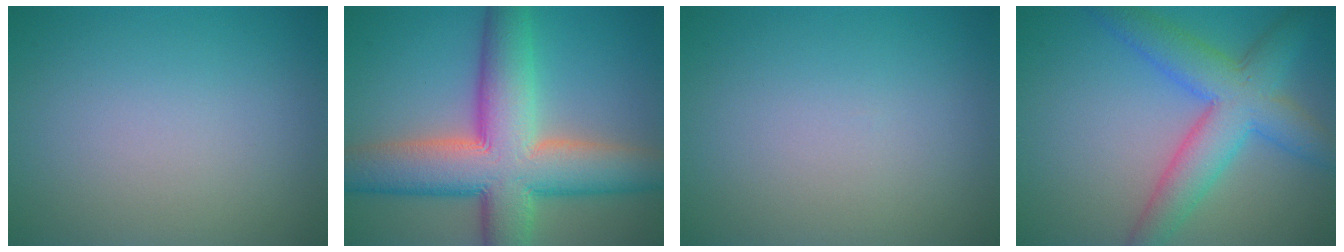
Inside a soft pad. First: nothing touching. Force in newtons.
{"total": 12.1, "press": 12.0, "slide": 0.8}
{"total": 0.0}
{"total": 6.8, "press": 6.8, "slide": 0.3}